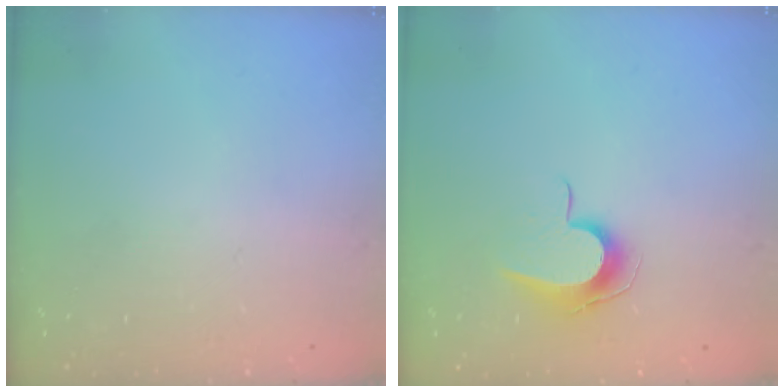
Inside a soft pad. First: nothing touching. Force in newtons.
{"total": 8.4, "press": 8.3, "slide": 0.7}